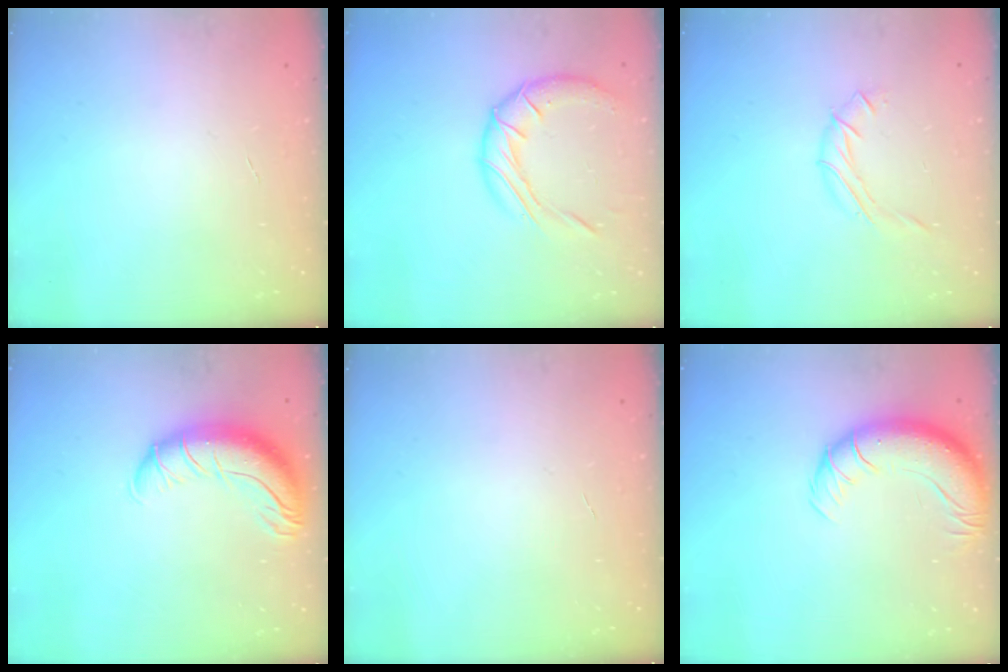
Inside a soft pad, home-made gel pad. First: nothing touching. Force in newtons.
{"total": 12.7, "press": 12.7, "slide": 1.0}
{"total": 5.8, "press": 5.8, "slide": 0.8}
{"total": 13.1, "press": 12.7, "slide": 3.1}
{"total": 0.0}
{"total": 13.9, "press": 13.5, "slide": 3.2}